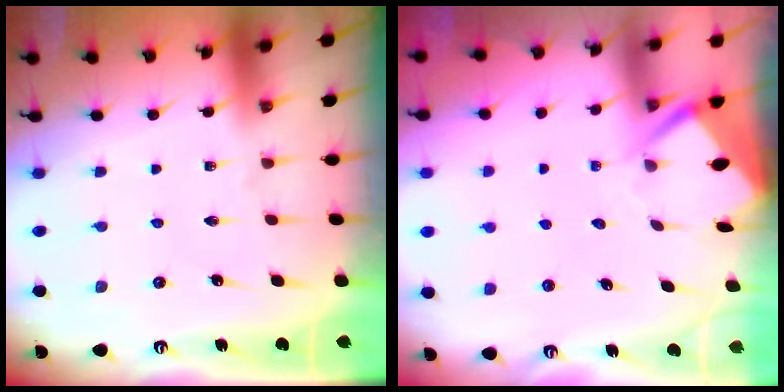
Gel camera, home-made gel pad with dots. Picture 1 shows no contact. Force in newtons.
{"total": 3.3, "press": 3.3, "slide": 0.3}